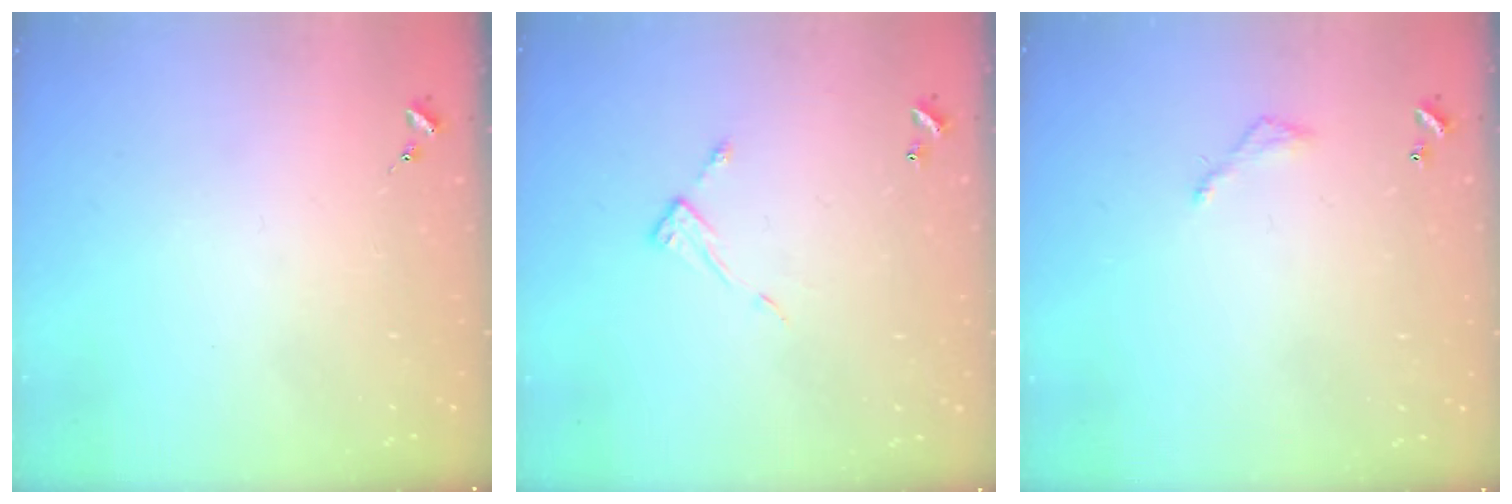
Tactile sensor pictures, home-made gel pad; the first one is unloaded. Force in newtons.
{"total": 6.7, "press": 6.7, "slide": 0.2}
{"total": 3.2, "press": 3.2, "slide": 0.2}